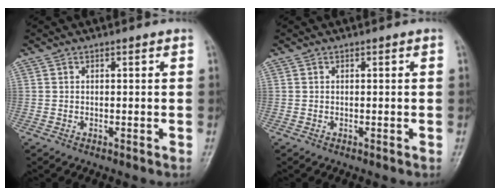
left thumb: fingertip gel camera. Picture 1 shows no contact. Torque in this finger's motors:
{"motor_torque": [0.00, 0.00, 0.00, -0.11, 0.00]}